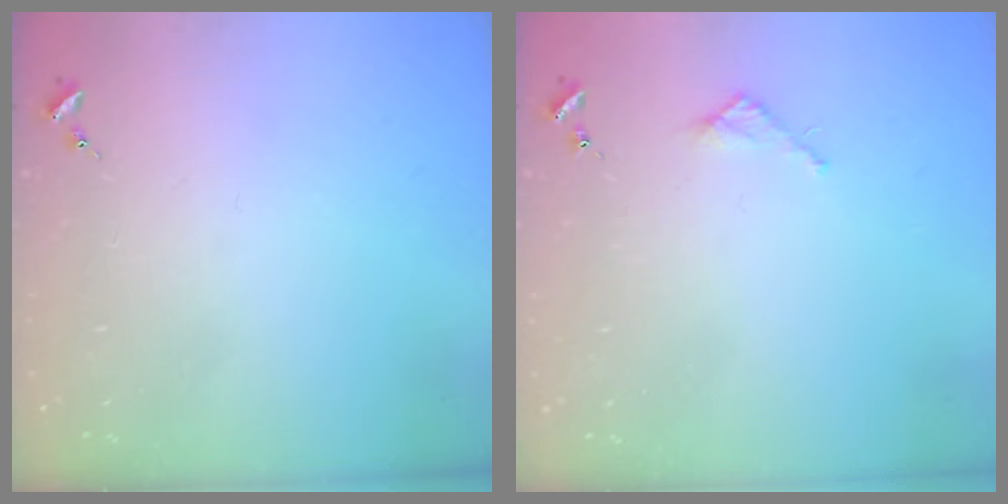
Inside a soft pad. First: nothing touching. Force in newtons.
{"total": 2.7, "press": 2.7, "slide": 0.2}